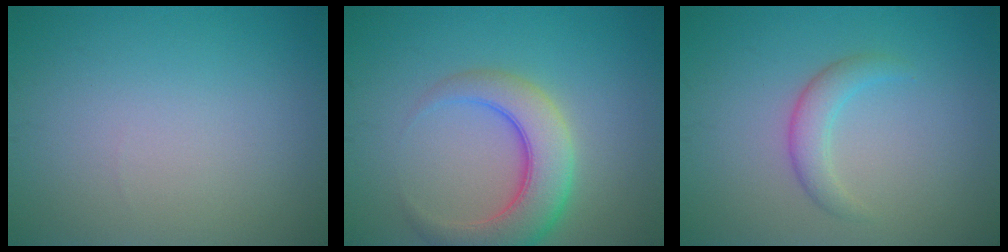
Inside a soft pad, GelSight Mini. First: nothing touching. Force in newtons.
{"total": 6.1, "press": 6.1, "slide": 0.5}
{"total": 2.2, "press": 2.2, "slide": 0.2}